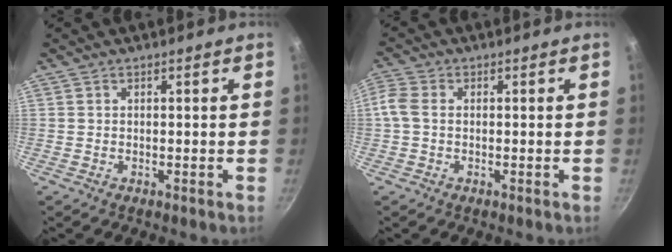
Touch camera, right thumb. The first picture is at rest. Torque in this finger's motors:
{"motor_torque": [-0.21, 0.19, 0.54, -0.21, -0.01]}